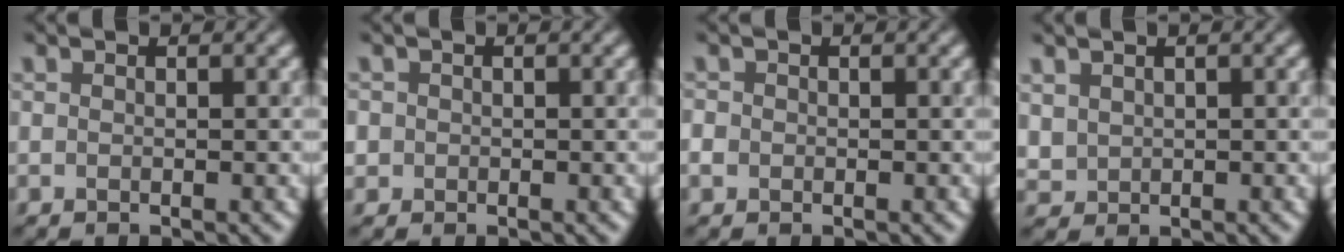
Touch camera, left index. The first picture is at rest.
{"total": 1.2, "force": [0.1, 1.2, 0.0], "torque": [0.020, 0.005, -0.005]}
{"total": 0.7, "force": [-0.2, 0.7, 0.1], "torque": [0.005, 0.003, -0.006]}
{"total": 1.1, "force": [0.7, 0.8, -0.2], "torque": [0.011, -0.001, 0.019]}